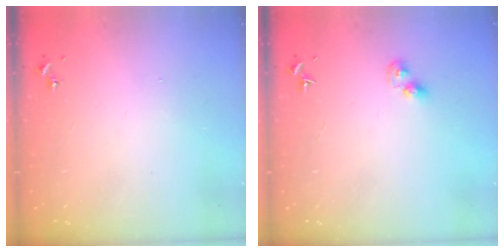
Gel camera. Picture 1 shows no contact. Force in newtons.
{"total": 4.6, "press": 4.6, "slide": 0.2}